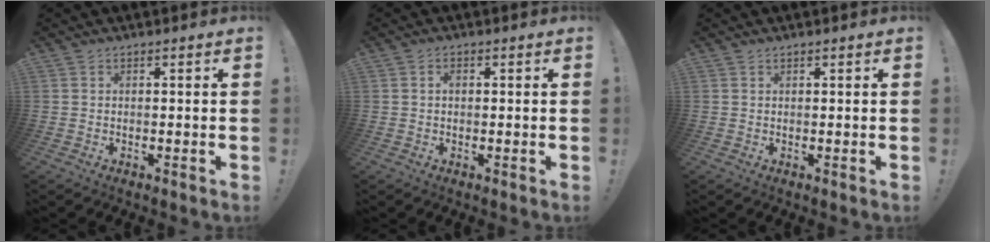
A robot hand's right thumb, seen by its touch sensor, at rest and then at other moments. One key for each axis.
{"total": 1.2, "fx": 0.2, "fy": 0.8, "fz": 0.9, "tx": -0.016, "ty": 0.003, "tz": 0.002}
{"total": 0.5, "fx": 0.5, "fy": 0.0, "fz": 0.2, "tx": -0.001, "ty": -0.001, "tz": 0.008}